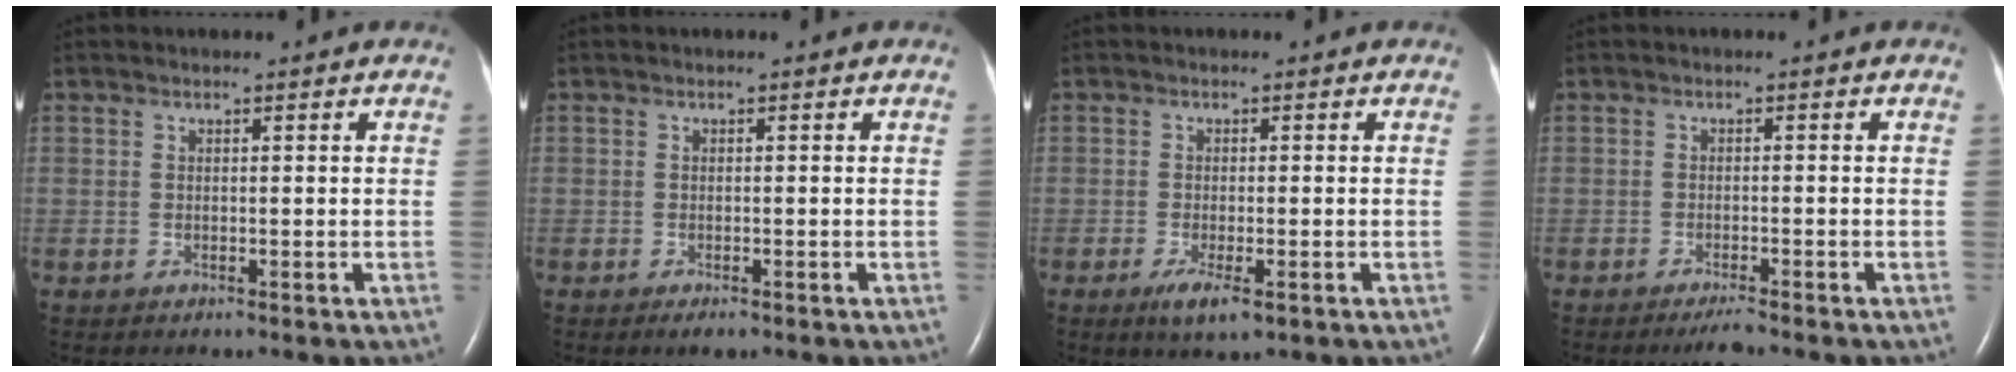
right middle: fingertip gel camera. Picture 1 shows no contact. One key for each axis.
{"total": 1.3, "fx": -0.8, "fy": 0.4, "fz": 0.9, "tx": -0.016, "ty": -0.002, "tz": -0.009}
{"total": 3.7, "fx": -1.8, "fy": 0.8, "fz": 3.1, "tx": -0.060, "ty": -0.008, "tz": -0.028}
{"total": 2.1, "fx": -1.8, "fy": -0.1, "fz": 1.1, "tx": -0.026, "ty": -0.006, "tz": -0.031}